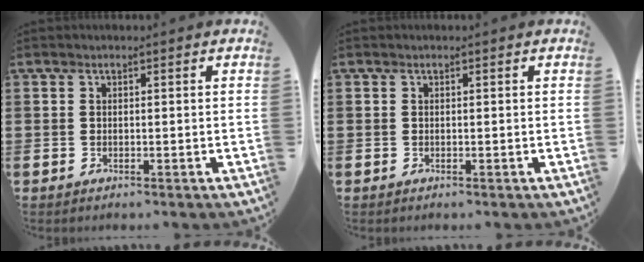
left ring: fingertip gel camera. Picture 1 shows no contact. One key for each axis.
{"total": 0.0}